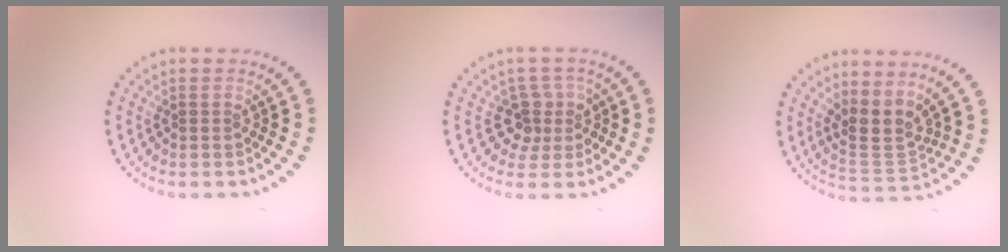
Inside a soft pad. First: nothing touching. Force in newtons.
{"total": 2.8, "press": 2.1, "slide": 1.8}
{"total": 3.3, "press": 2.4, "slide": 2.3}